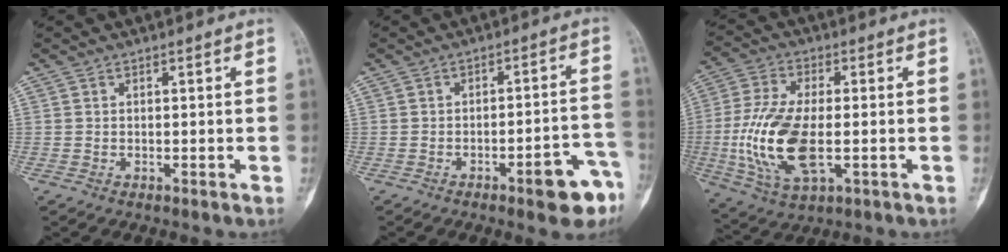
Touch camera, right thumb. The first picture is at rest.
{"total": 9.6, "force": [-5.3, 2.6, 7.5], "torque": [-0.079, 0.038, -0.061]}
{"total": 15.7, "force": [-2.3, 7.3, 13.8], "torque": [-0.290, -0.004, -0.039]}